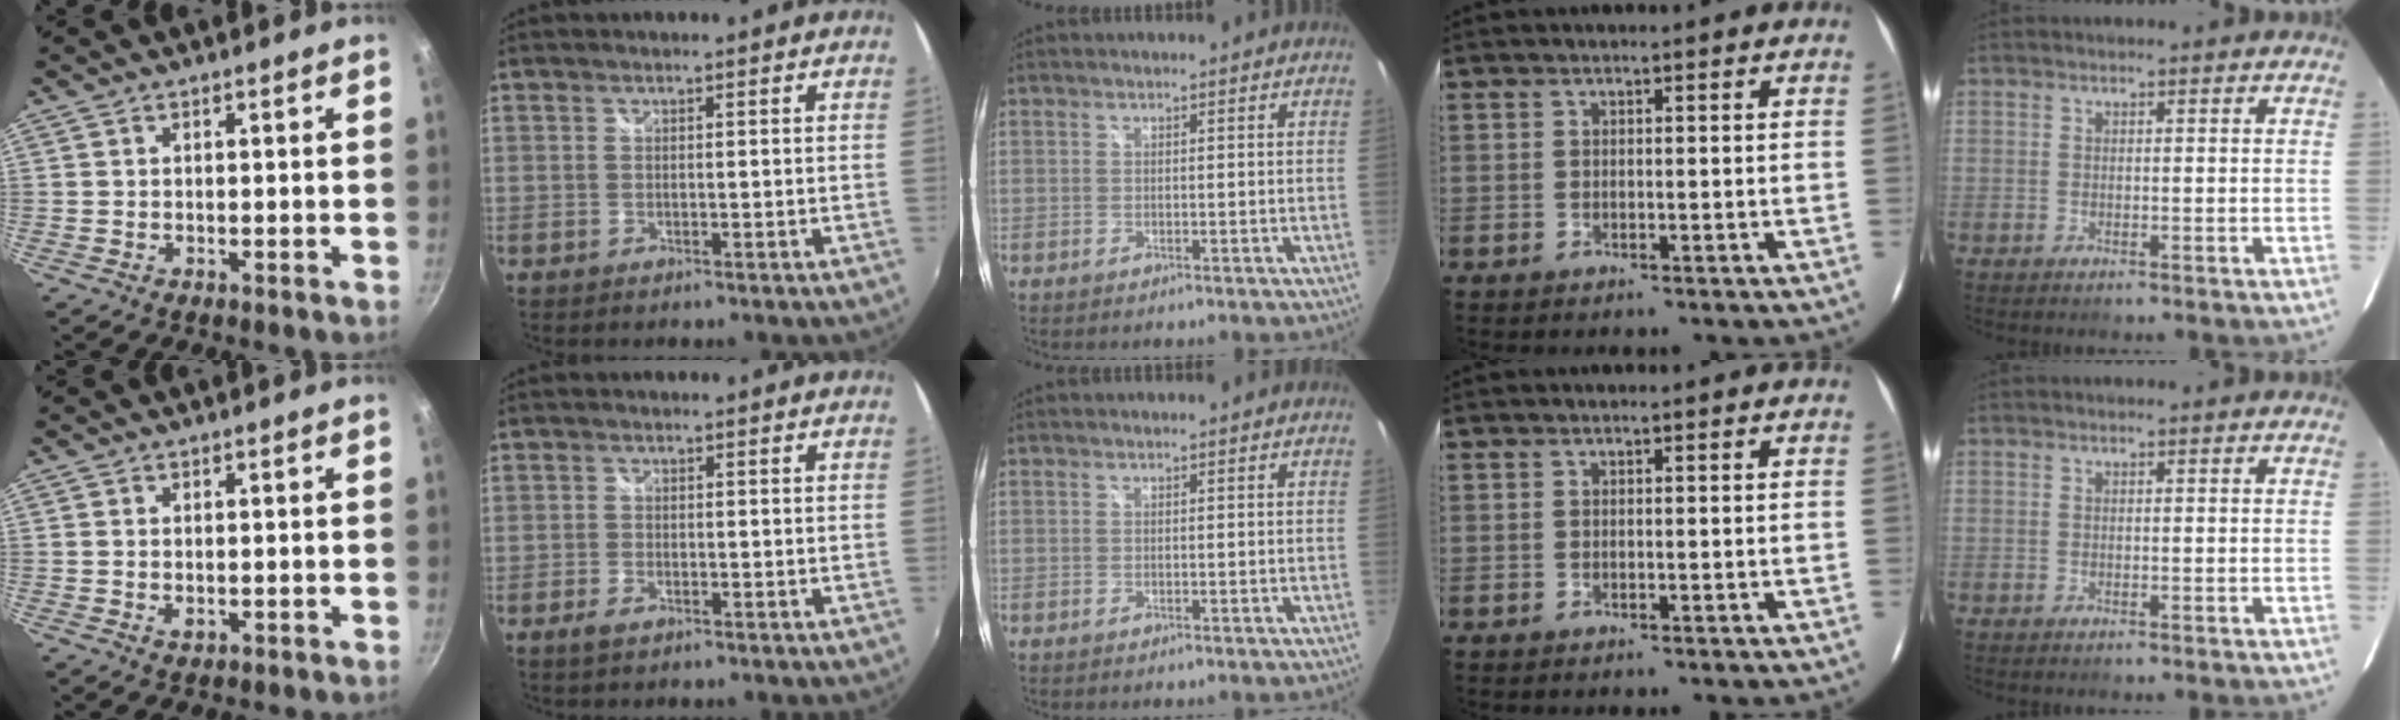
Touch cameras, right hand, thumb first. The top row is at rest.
{"thumb": {"total": 1.7, "force": [-0.2, 1.1, 1.3], "torque": [-0.022, -0.003, -0.002]}, "index": {"total": 2.2, "force": [-1.4, 1.0, 1.3], "torque": [-0.031, -0.003, -0.026]}}